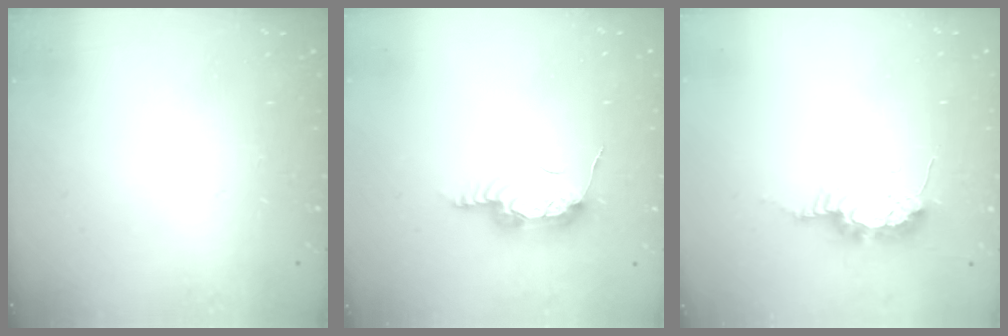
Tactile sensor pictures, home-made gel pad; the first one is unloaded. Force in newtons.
{"total": 16.0, "press": 12.5, "slide": 10.0}
{"total": 8.4, "press": 8.4, "slide": 0.4}